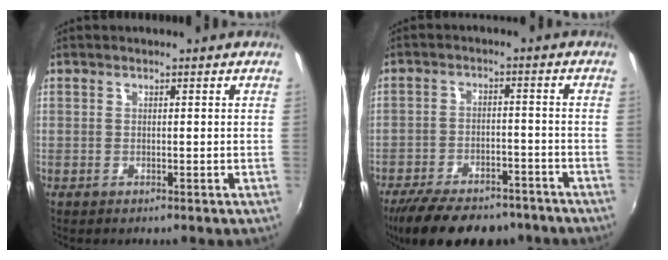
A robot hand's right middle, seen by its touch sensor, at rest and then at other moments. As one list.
[{"total": 17.6, "force": [-13.8, 7.0, 8.4], "torque": [-0.177, -0.017, -0.201]}]